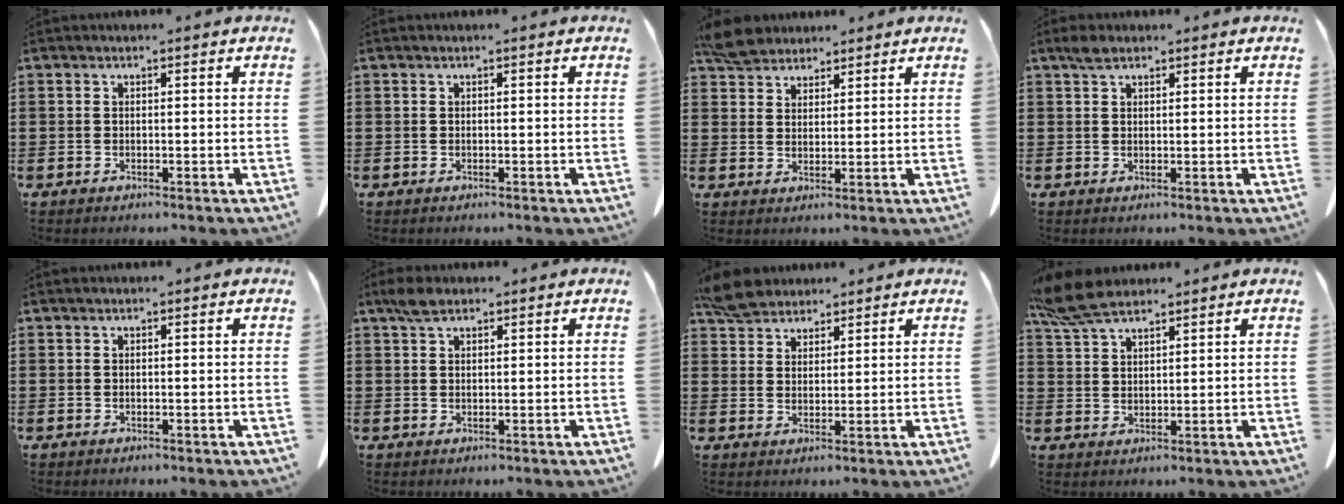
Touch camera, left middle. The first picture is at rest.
{"total": 0.0}
{"total": 4.8, "force": [4.3, 1.9, 0.9], "torque": [-0.026, -0.002, 0.084]}
{"total": 2.0, "force": [1.4, 0.9, 1.1], "torque": [-0.026, 0.005, 0.027]}
{"total": 0.0}
{"total": 2.8, "force": [2.0, 1.1, 1.5], "torque": [-0.036, 0.006, 0.037]}
{"total": 5.4, "force": [4.9, 2.0, 1.1], "torque": [-0.039, -0.002, 0.095]}
{"total": 7.0, "force": [5.7, 2.0, 3.6], "torque": [-0.094, -0.007, 0.106]}